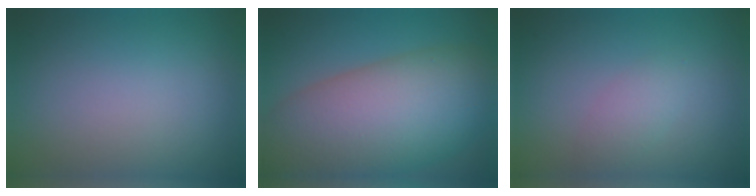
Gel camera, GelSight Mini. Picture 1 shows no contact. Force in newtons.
{"total": 13.4, "press": 13.4, "slide": 0.5}
{"total": 1.8, "press": 1.8, "slide": 0.0}